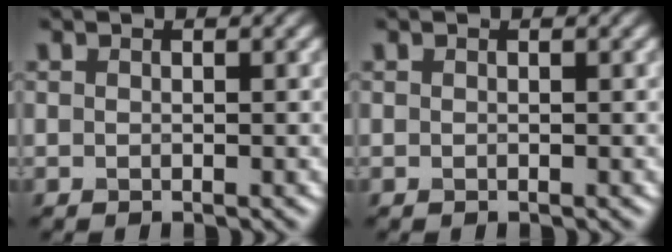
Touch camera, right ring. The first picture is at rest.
{"total": 0.0}